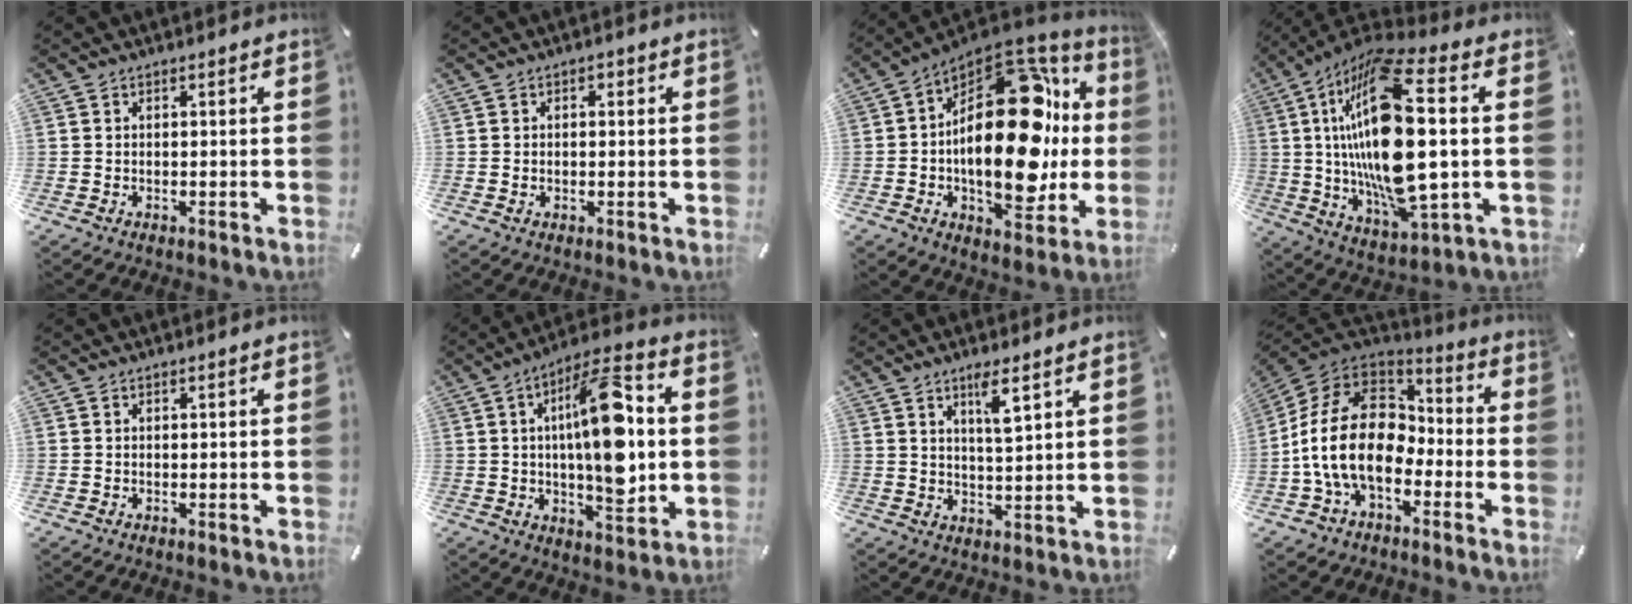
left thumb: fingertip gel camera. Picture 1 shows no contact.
{"total": 1.4, "force": [0.0, 1.1, 0.8], "torque": [-0.009, 0.004, -0.005]}
{"total": 29.6, "force": [1.8, 15.6, 25.1], "torque": [-0.416, -0.032, 0.042]}
{"total": 26.7, "force": [2.9, 9.0, 25.0], "torque": [-0.517, -0.024, 0.040]}
{"total": 0.0}
{"total": 19.8, "force": [1.8, 7.9, 18.0], "torque": [-0.297, -0.001, 0.024]}
{"total": 5.6, "force": [3.6, 0.9, 4.3], "torque": [-0.079, -0.016, 0.057]}
{"total": 19.5, "force": [-4.7, 13.0, 13.8], "torque": [-0.281, 0.036, -0.077]}